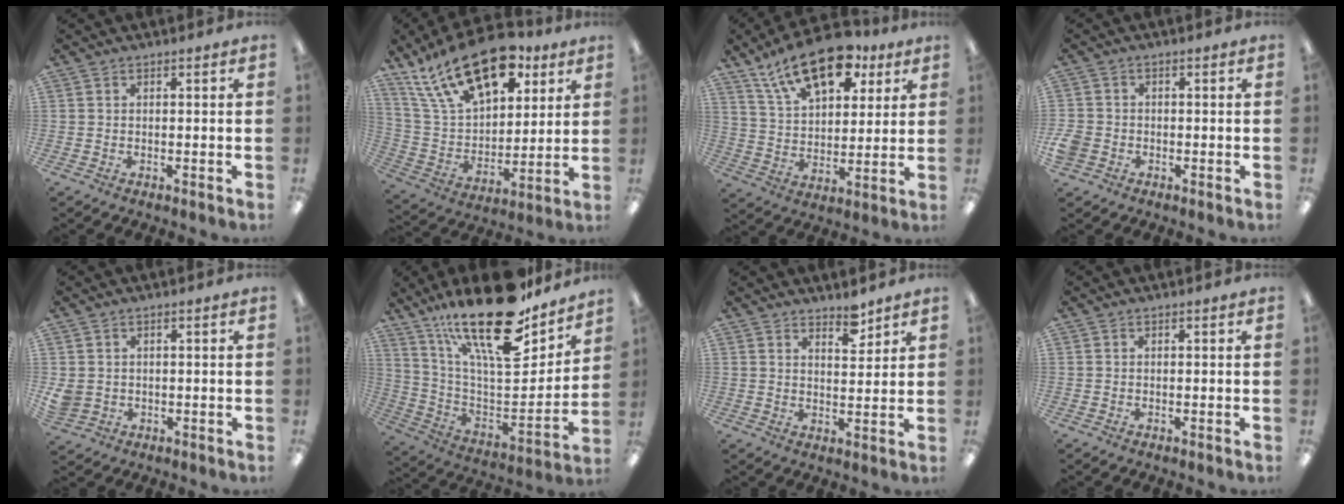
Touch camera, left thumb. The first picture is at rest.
{"total": 23.8, "force": [14.7, 12.2, 14.2], "torque": [-0.246, -0.075, 0.260]}
{"total": 18.7, "force": [12.2, 9.4, 10.7], "torque": [-0.170, -0.056, 0.215]}
{"total": 3.5, "force": [-1.3, 2.9, 1.4], "torque": [-0.026, 0.007, -0.025]}
{"total": 3.3, "force": [0.5, 3.0, 1.1], "torque": [-0.022, -0.001, 0.008]}
{"total": 26.6, "force": [18.2, 9.4, 17.0], "torque": [-0.287, -0.117, 0.310]}
{"total": 4.9, "force": [4.4, 1.6, 1.5], "torque": [0.001, -0.036, 0.073]}
{"total": 0.0}